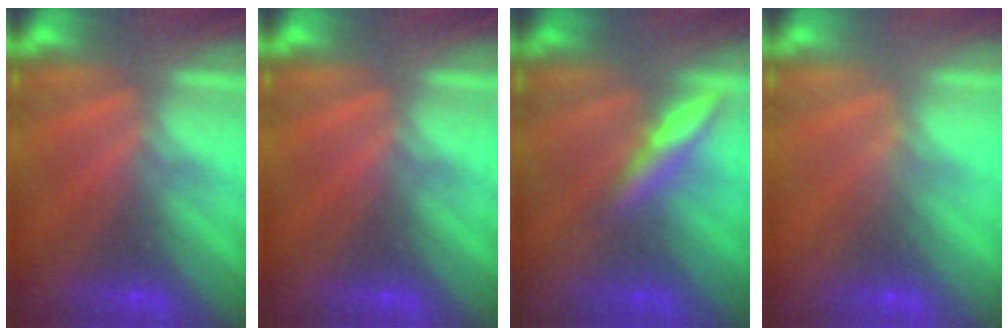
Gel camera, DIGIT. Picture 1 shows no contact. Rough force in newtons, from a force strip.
{"total": 0.0}
{"total": 2.4}
{"total": 4.7}